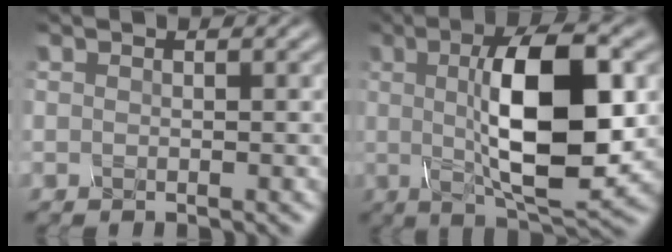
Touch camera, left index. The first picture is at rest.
{"total": 11.3, "force": [0.9, 3.6, 10.7], "torque": [-0.164, 0.003, 0.013]}